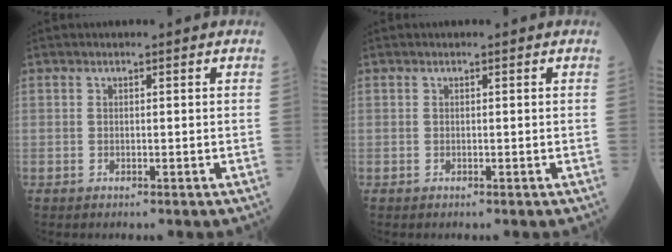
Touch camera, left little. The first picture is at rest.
{"total": 0.0}